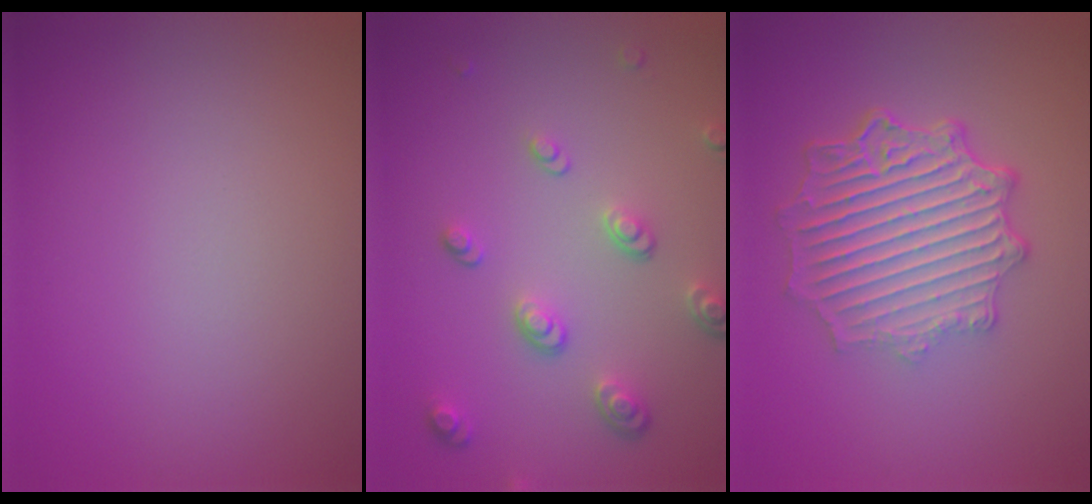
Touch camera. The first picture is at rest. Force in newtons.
{"total": 3.4, "press": 2.5, "slide": 2.3}
{"total": 6.9, "press": 5.2, "slide": 4.6}